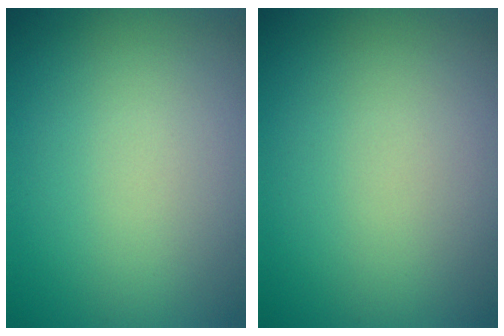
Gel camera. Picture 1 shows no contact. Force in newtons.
{"total": 0.0}